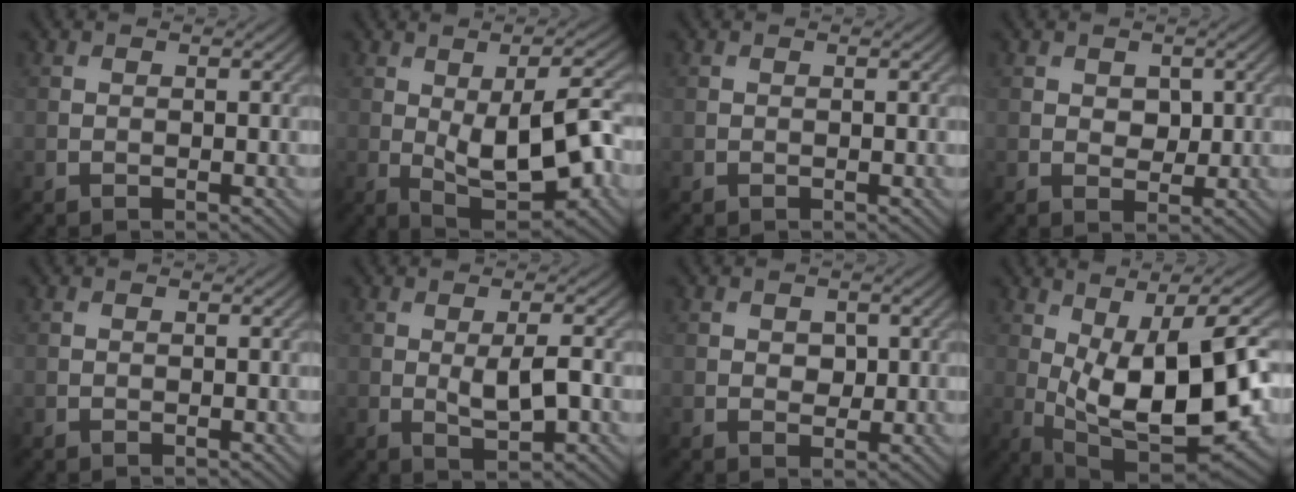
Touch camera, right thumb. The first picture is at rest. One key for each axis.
{"total": 11.4, "fx": -1.0, "fy": 4.9, "fz": 10.2, "tx": -0.171, "ty": -0.004, "tz": -0.013}
{"total": 0.0}
{"total": 2.1, "fx": 0.7, "fy": 1.6, "fz": 1.3, "tx": -0.025, "ty": -0.006, "tz": 0.010}
{"total": 0.0}
{"total": 4.5, "fx": -0.2, "fy": 1.6, "fz": 4.3, "tx": -0.082, "ty": -0.004, "tz": -0.002}
{"total": 1.7, "fx": 0.4, "fy": 1.4, "fz": 1.0, "tx": -0.019, "ty": -0.006, "tz": 0.005}
{"total": 16.1, "fx": 0.0, "fy": 6.4, "fz": 14.8, "tx": -0.250, "ty": -0.004, "tz": 0.020}